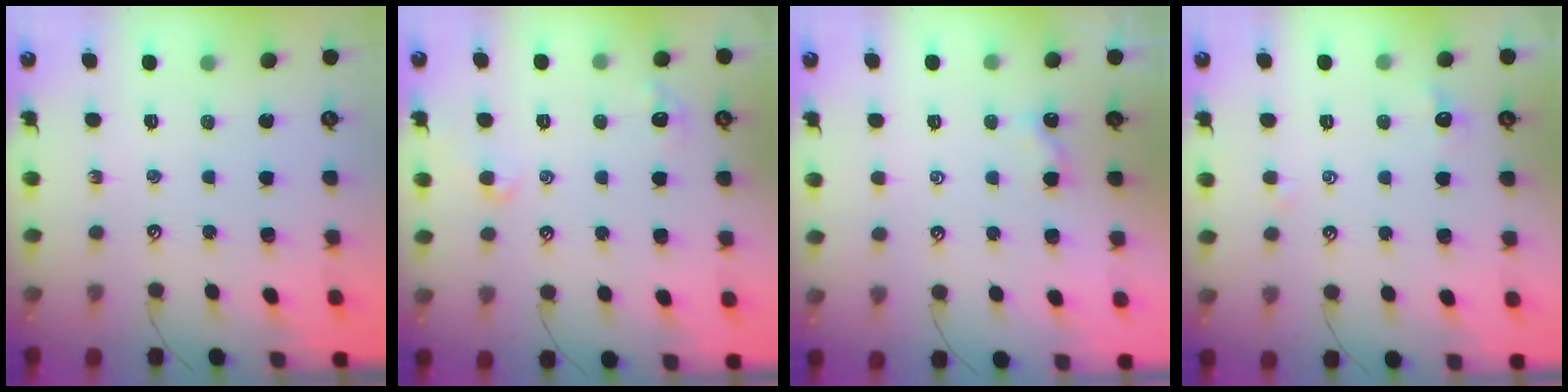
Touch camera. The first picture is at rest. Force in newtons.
{"total": 1.4, "press": 1.2, "slide": 0.6}
{"total": 2.1, "press": 2.1, "slide": 0.2}
{"total": 0.6, "press": 0.1, "slide": 0.6}